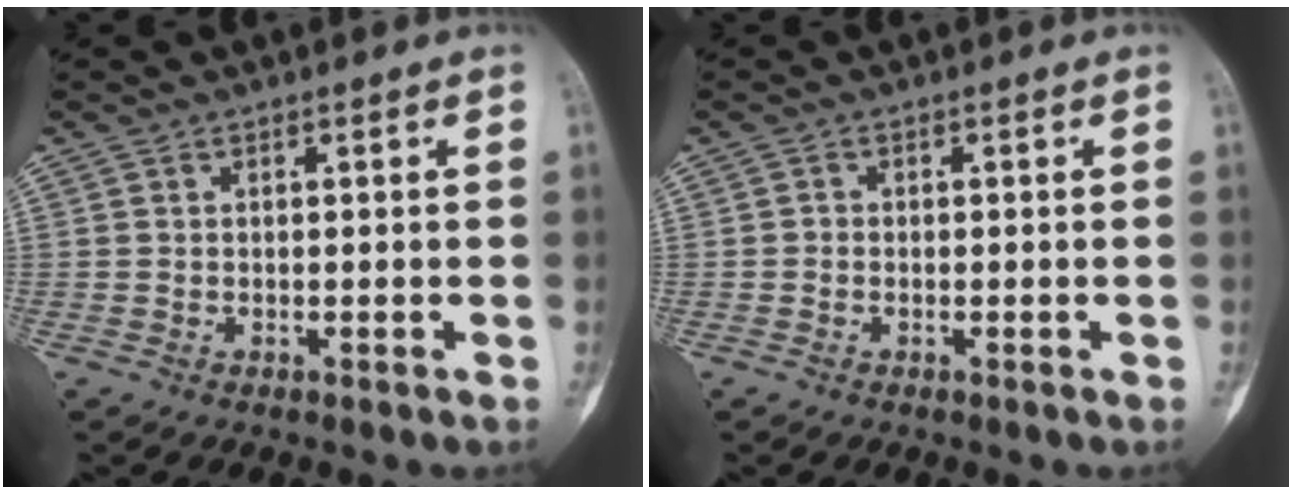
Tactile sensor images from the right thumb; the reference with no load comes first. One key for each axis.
{"total": 0.6, "fx": -0.2, "fy": 0.5, "fz": 0.3, "tx": 0.001, "ty": 0.003, "tz": -0.009}